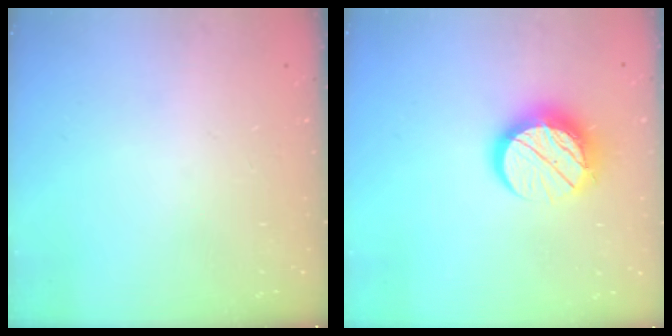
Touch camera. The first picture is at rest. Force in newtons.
{"total": 12.3, "press": 12.2, "slide": 1.0}